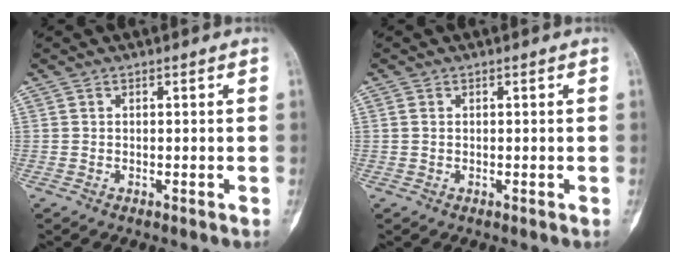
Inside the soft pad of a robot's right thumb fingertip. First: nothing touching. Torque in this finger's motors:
{"motor_torque": [-0.33, 0.24, 0.14, -0.05, 0.02]}